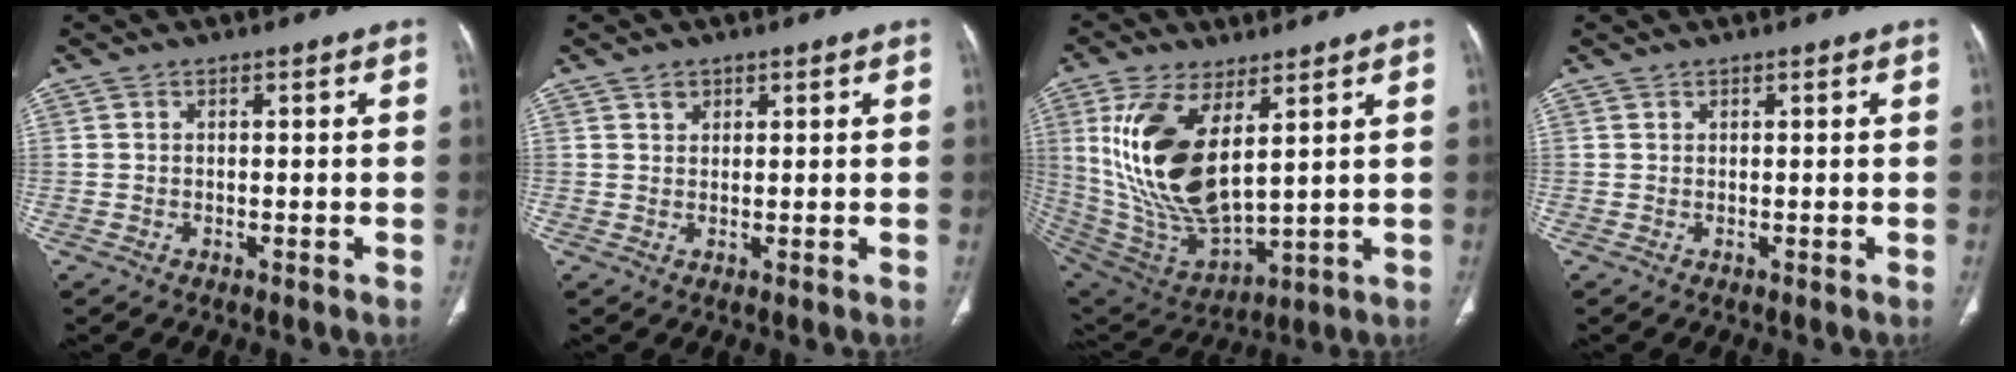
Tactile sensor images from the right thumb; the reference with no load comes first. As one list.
[{"total": 1.4, "force": [0.8, 1.1, 0.3], "torque": [0.007, -0.003, 0.012]}, {"total": 19.5, "force": [5.9, 8.9, 16.2], "torque": [-0.318, -0.028, 0.132]}, {"total": 0.0}]